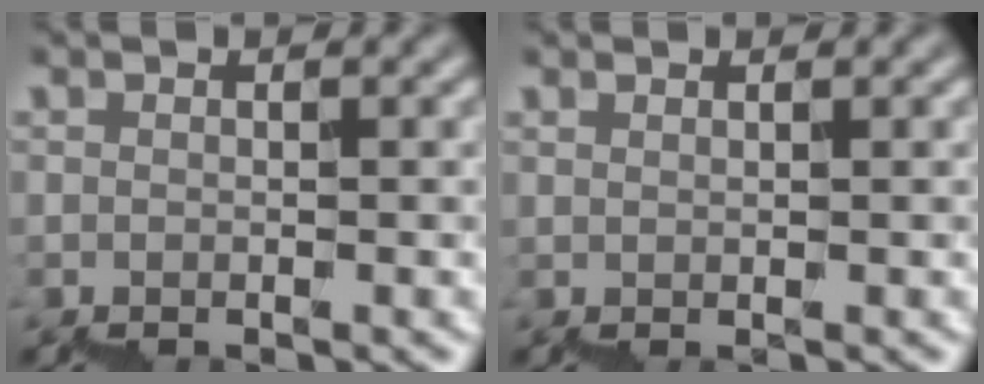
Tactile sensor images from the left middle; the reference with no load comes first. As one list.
[{"total": 0.6, "force": [0.5, 0.1, 0.3], "torque": [0.004, -0.003, 0.009]}]